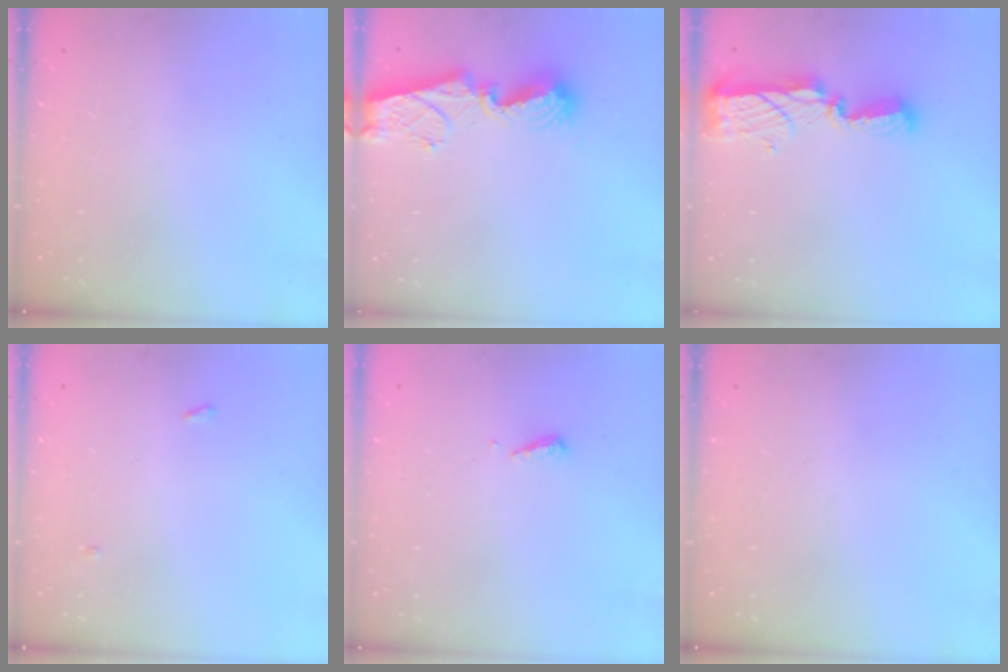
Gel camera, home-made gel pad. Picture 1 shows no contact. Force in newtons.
{"total": 9.2, "press": 9.2, "slide": 1.1}
{"total": 8.3, "press": 8.3, "slide": 0.8}
{"total": 6.9, "press": 2.8, "slide": 6.3}
{"total": 4.8, "press": 4.8, "slide": 0.5}
{"total": 0.0}